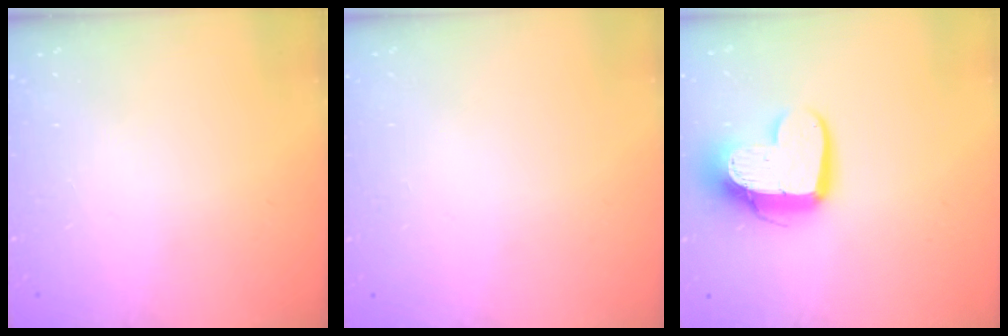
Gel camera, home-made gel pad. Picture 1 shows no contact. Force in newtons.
{"total": 0.0}
{"total": 13.5, "press": 13.5, "slide": 1.1}